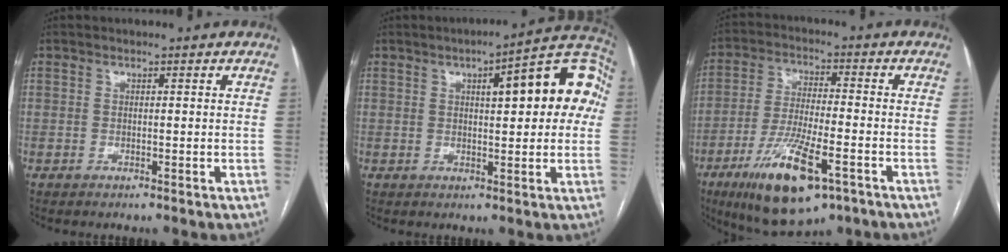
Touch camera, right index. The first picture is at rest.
{"total": 14.0, "force": [3.1, 3.6, 13.2], "torque": [-0.159, 0.038, 0.033]}
{"total": 14.9, "force": [-7.6, 3.9, 12.2], "torque": [-0.235, -0.024, -0.121]}